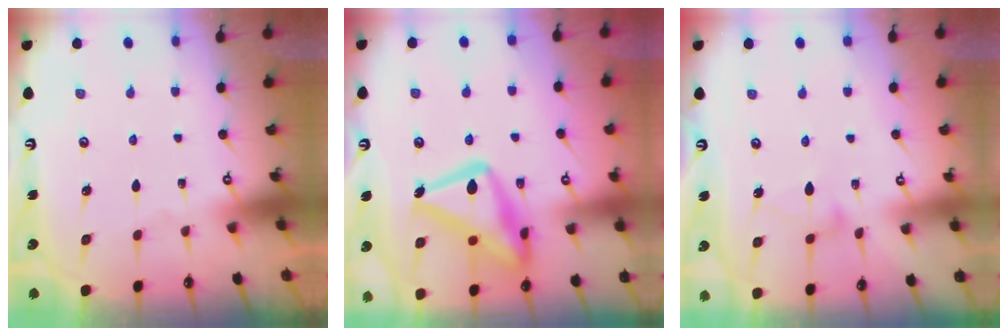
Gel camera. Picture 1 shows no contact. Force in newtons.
{"total": 21.7, "press": 21.7, "slide": 1.6}
{"total": 6.6, "press": 6.6, "slide": 0.3}